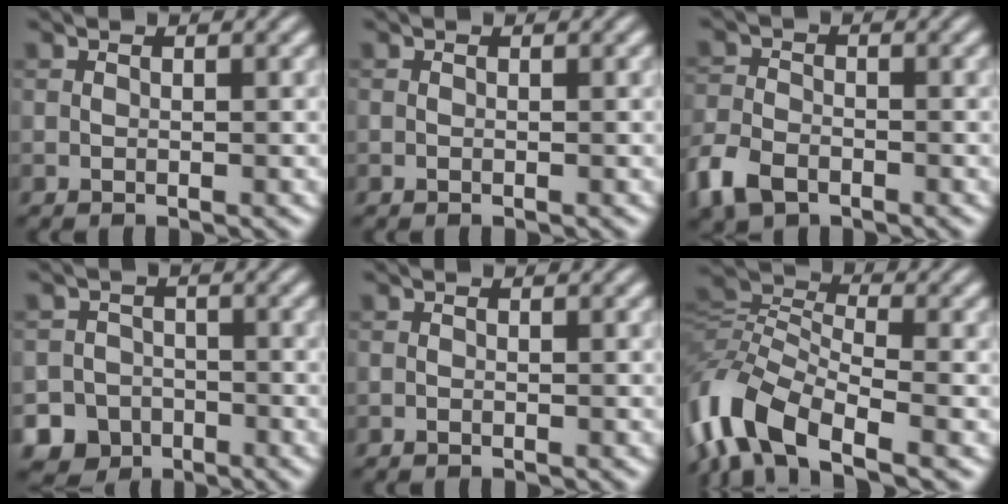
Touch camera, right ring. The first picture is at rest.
{"total": 0.0}
{"total": 4.8, "force": [-3.0, 2.8, 2.4], "torque": [-0.059, -0.004, -0.069]}
{"total": 6.8, "force": [-4.3, 5.2, 0.7], "torque": [0.012, -0.016, -0.078]}
{"total": 0.0}
{"total": 9.6, "force": [-4.8, 4.7, 6.8], "torque": [-0.142, 0.007, -0.110]}